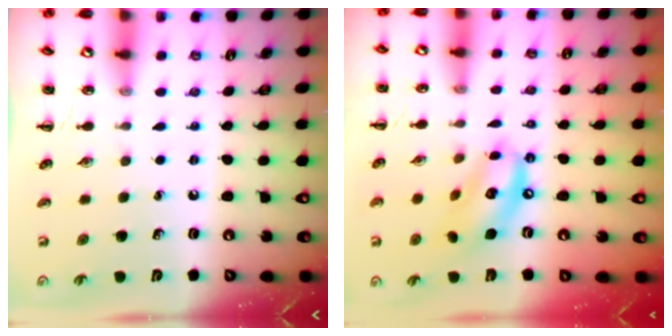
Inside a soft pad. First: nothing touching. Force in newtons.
{"total": 12.5, "press": 12.3, "slide": 2.2}